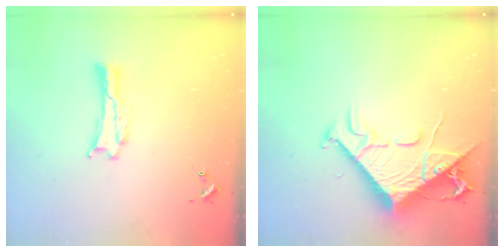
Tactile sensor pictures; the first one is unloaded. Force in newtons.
{"total": 12.9, "press": 12.8, "slide": 1.4}